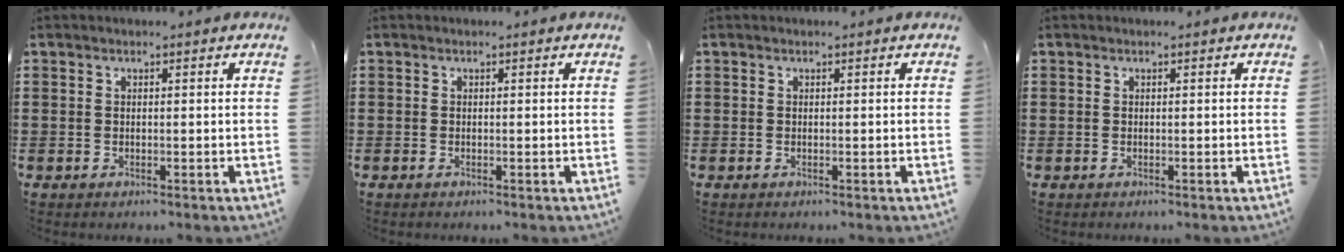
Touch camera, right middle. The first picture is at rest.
{"total": 0.0}
{"total": 0.0}
{"total": 0.0}